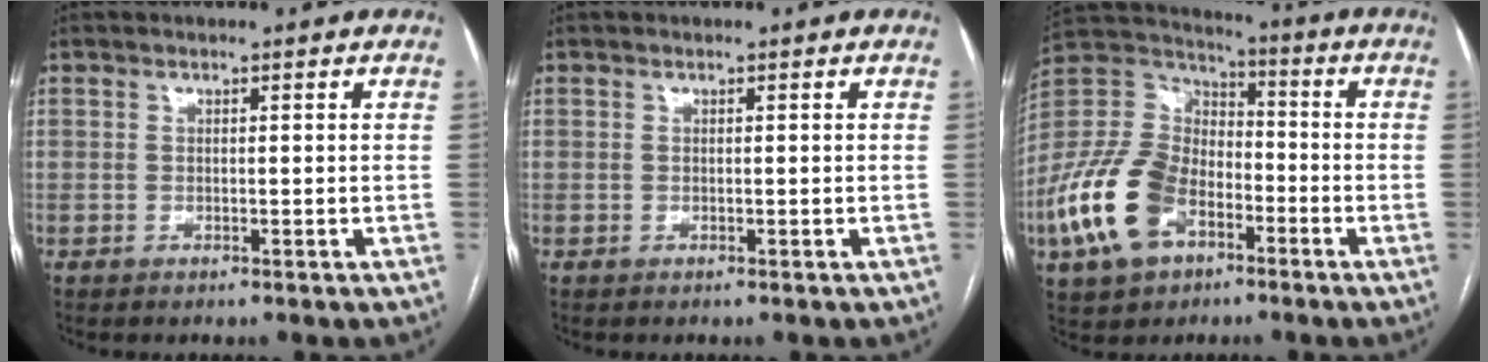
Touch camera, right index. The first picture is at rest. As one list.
[{"total": 0.0}, {"total": 16.6, "force": [-7.0, 10.2, 11.0], "torque": [-0.251, 0.012, -0.134]}]